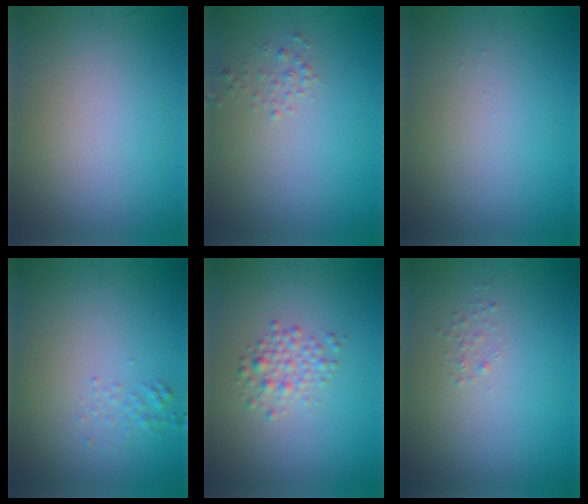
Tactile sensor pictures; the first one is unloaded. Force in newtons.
{"total": 0.9, "press": 0.9, "slide": 0.0}
{"total": 0.0}
{"total": 1.0, "press": 1.0, "slide": 0.0}
{"total": 2.2, "press": 2.2, "slide": 0.1}
{"total": 0.6, "press": 0.6, "slide": 0.0}